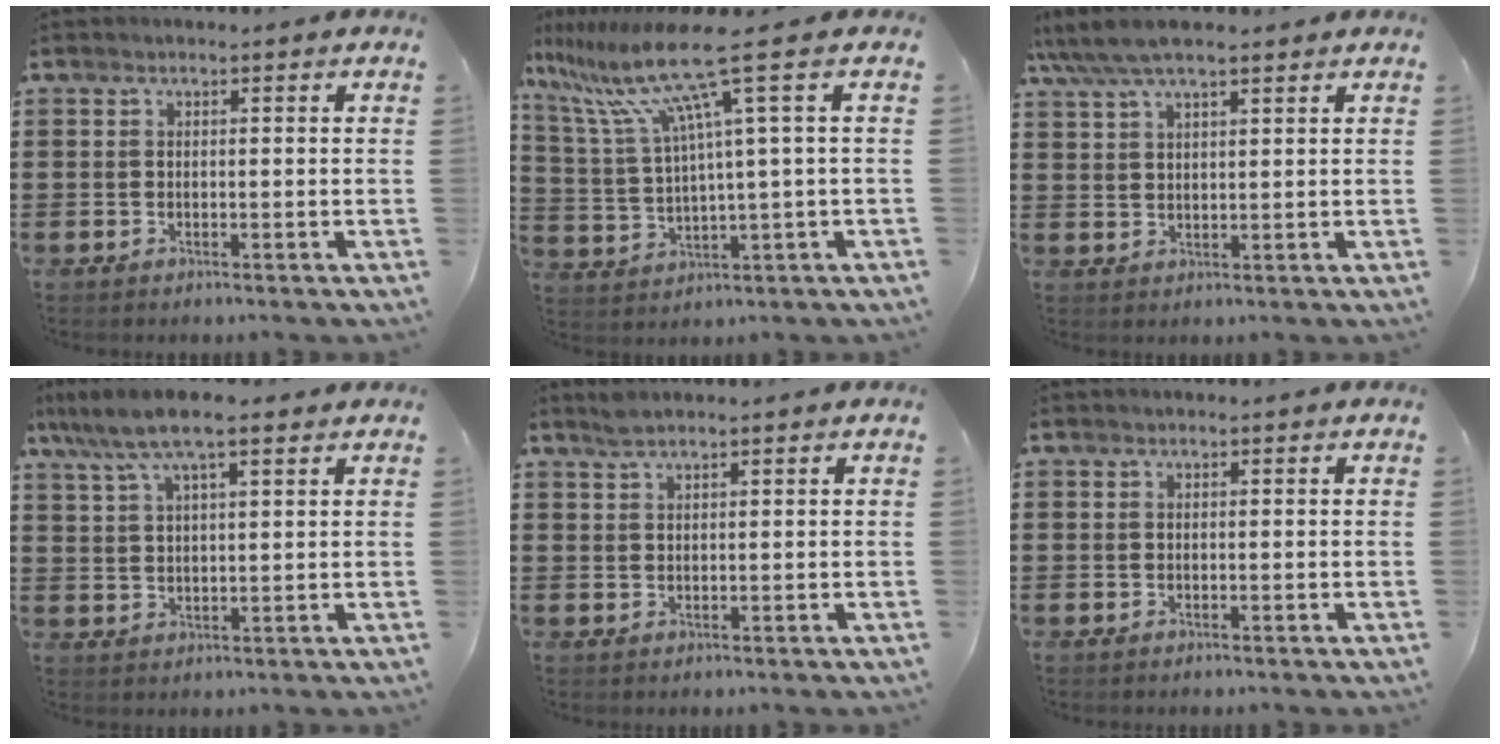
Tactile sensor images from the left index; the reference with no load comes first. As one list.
[{"total": 11.4, "force": [5.8, 0.0, 9.9], "torque": [-0.235, -0.029, 0.078]}, {"total": 5.2, "force": [4.0, 1.4, 2.9], "torque": [-0.068, -0.002, 0.073]}, {"total": 7.7, "force": [5.4, 1.6, 5.2], "torque": [-0.114, -0.004, 0.096]}, {"total": 1.7, "force": [1.4, 0.2, 0.9], "torque": [-0.020, 0.002, 0.026]}, {"total": 0.0}]